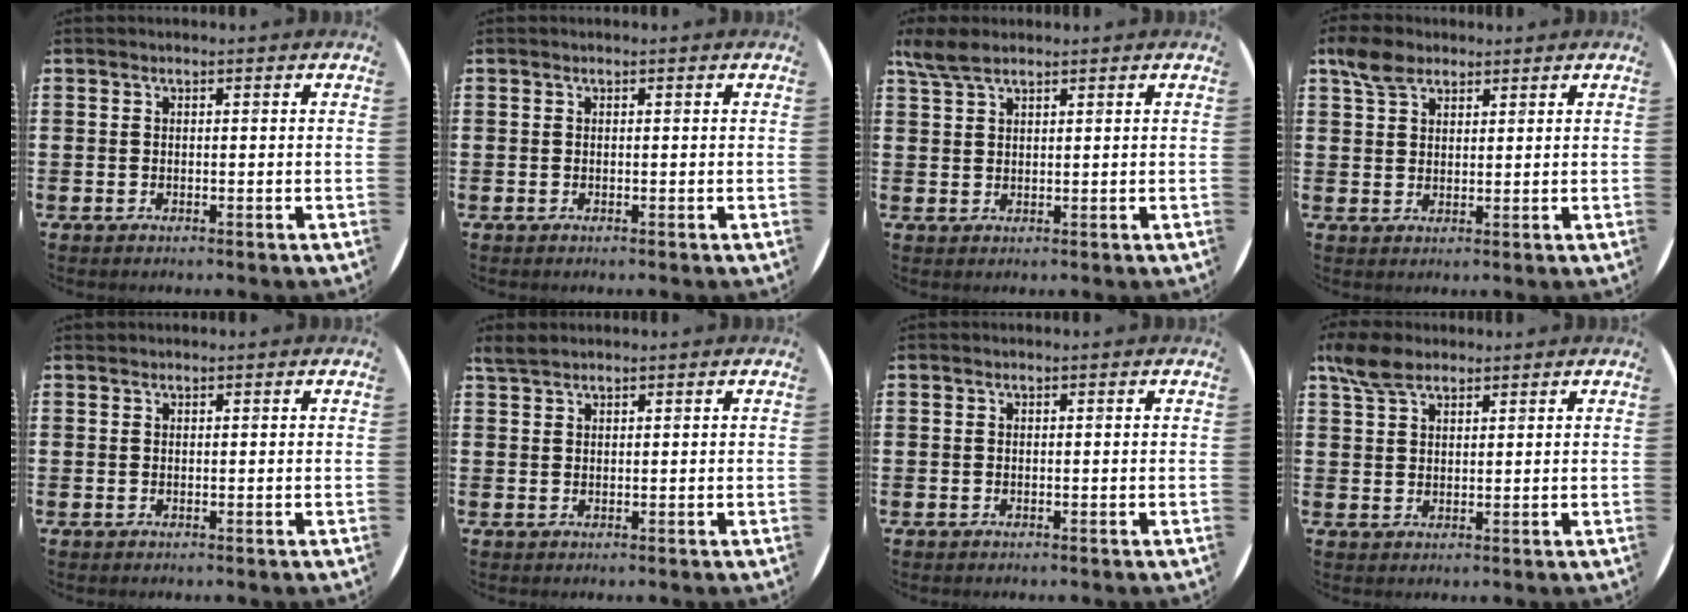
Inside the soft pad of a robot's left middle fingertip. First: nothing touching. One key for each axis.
{"total": 0.0}
{"total": 3.6, "fx": 2.8, "fy": 1.2, "fz": 1.9, "tx": -0.044, "ty": 0.004, "tz": 0.053}
{"total": 4.3, "fx": 3.1, "fy": 2.3, "fz": 1.8, "tx": -0.034, "ty": 0.004, "tz": 0.059}
{"total": 0.0}
{"total": 1.6, "fx": 1.5, "fy": 0.3, "fz": 0.4, "tx": -0.011, "ty": 0.003, "tz": 0.030}
{"total": 0.0}
{"total": 4.9, "fx": 3.7, "fy": 2.2, "fz": 2.3, "tx": -0.047, "ty": -0.001, "tz": 0.067}